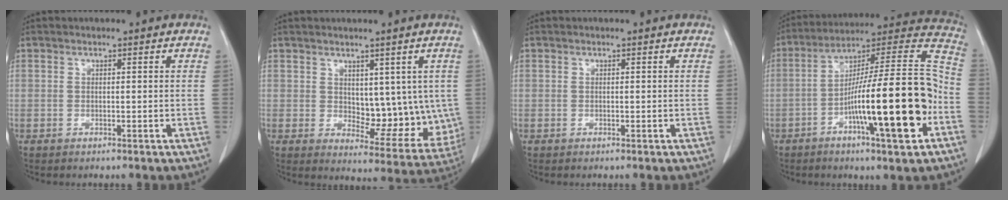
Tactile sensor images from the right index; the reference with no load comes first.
{"total": 10.1, "force": [1.7, 5.6, 8.2], "torque": [-0.091, -0.006, 0.040]}
{"total": 0.0}
{"total": 22.3, "force": [-7.0, 1.8, 21.0], "torque": [-0.302, 0.010, -0.110]}